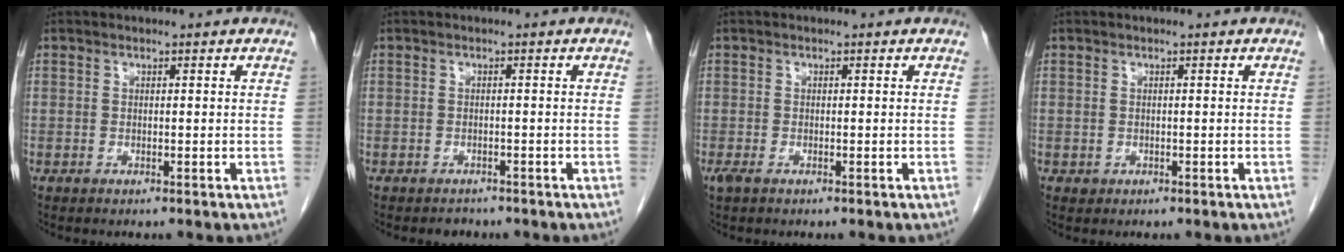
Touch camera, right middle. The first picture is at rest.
{"total": 1.6, "force": [-1.3, 0.9, 0.0], "torque": [-0.007, 0.000, -0.019]}
{"total": 1.4, "force": [-0.8, 0.6, 1.0], "torque": [-0.024, -0.004, -0.012]}
{"total": 0.6, "force": [-0.1, 0.5, 0.1], "torque": [-0.003, 0.002, 0.000]}